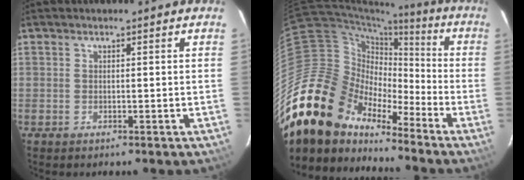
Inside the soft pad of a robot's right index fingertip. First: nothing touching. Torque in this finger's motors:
{"motor_torque": [-0.12, -0.77, -0.05, -0.21]}